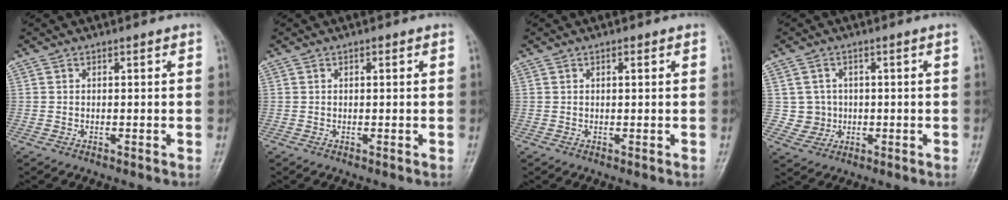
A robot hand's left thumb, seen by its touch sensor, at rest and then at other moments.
{"total": 0.6, "force": [0.2, 0.2, 0.5], "torque": [-0.008, 0.001, 0.002]}
{"total": 0.9, "force": [0.4, 0.3, 0.7], "torque": [-0.012, 0.001, 0.005]}
{"total": 3.9, "force": [0.3, 3.9, 0.3], "torque": [0.019, 0.003, 0.007]}